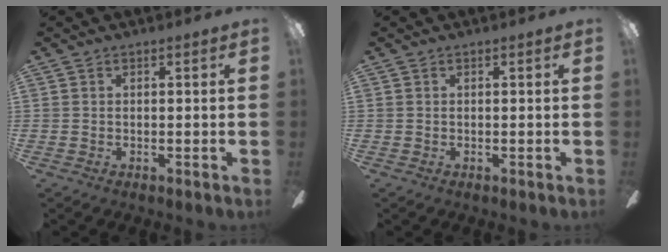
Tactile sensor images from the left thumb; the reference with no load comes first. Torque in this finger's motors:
{"motor_torque": [-0.15, -0.16, 0.07, -0.02, -0.01]}